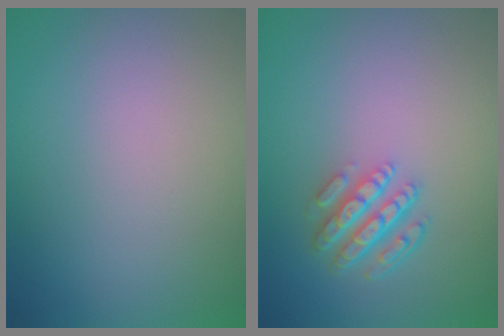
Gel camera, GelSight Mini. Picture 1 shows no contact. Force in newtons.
{"total": 4.5, "press": 3.3, "slide": 3.0}